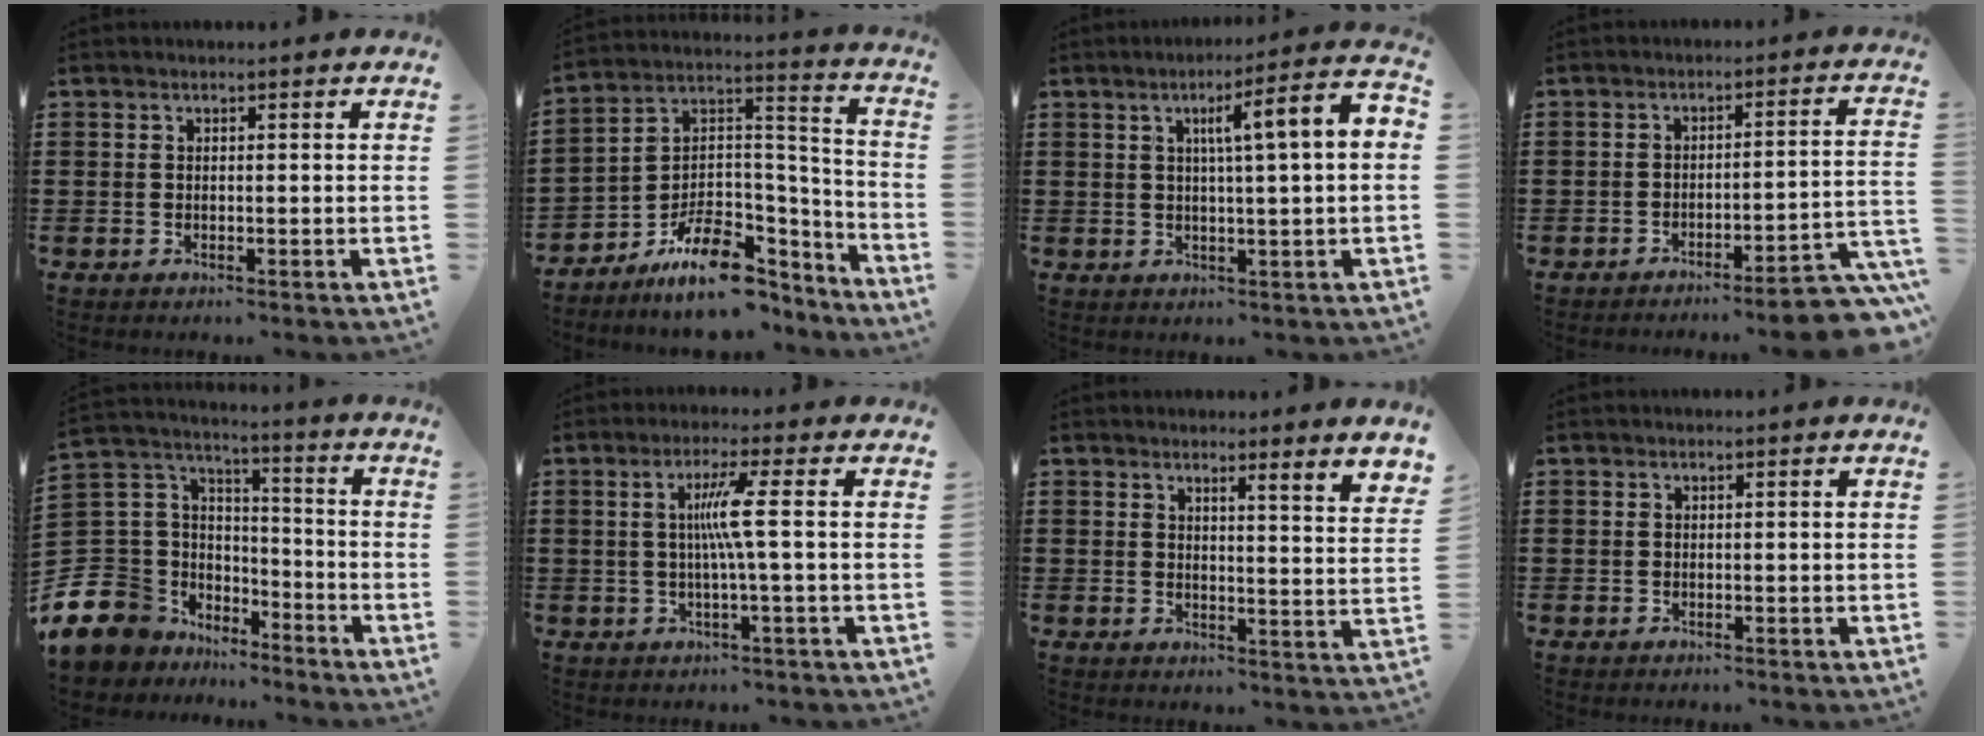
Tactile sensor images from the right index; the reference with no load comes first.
{"total": 10.4, "force": [-7.4, 5.1, 5.0], "torque": [-0.095, 0.022, -0.136]}
{"total": 7.1, "force": [1.1, -0.1, 7.0], "torque": [-0.120, -0.010, 0.005]}
{"total": 5.8, "force": [-4.9, 0.1, 3.2], "torque": [-0.048, -0.008, -0.091]}
{"total": 9.7, "force": [-5.1, 8.2, 1.1], "torque": [-0.092, -0.012, -0.101]}
{"total": 5.5, "force": [0.2, -0.7, 5.4], "torque": [-0.110, -0.010, -0.006]}
{"total": 2.2, "force": [2.0, -0.5, 0.8], "torque": [-0.027, -0.009, 0.032]}
{"total": 0.0}